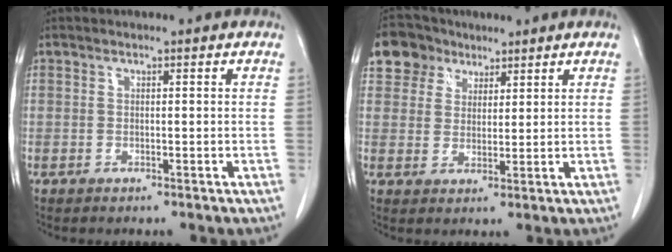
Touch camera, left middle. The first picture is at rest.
{"total": 6.3, "force": [4.0, 4.8, 0.9], "torque": [-0.022, 0.016, 0.077]}